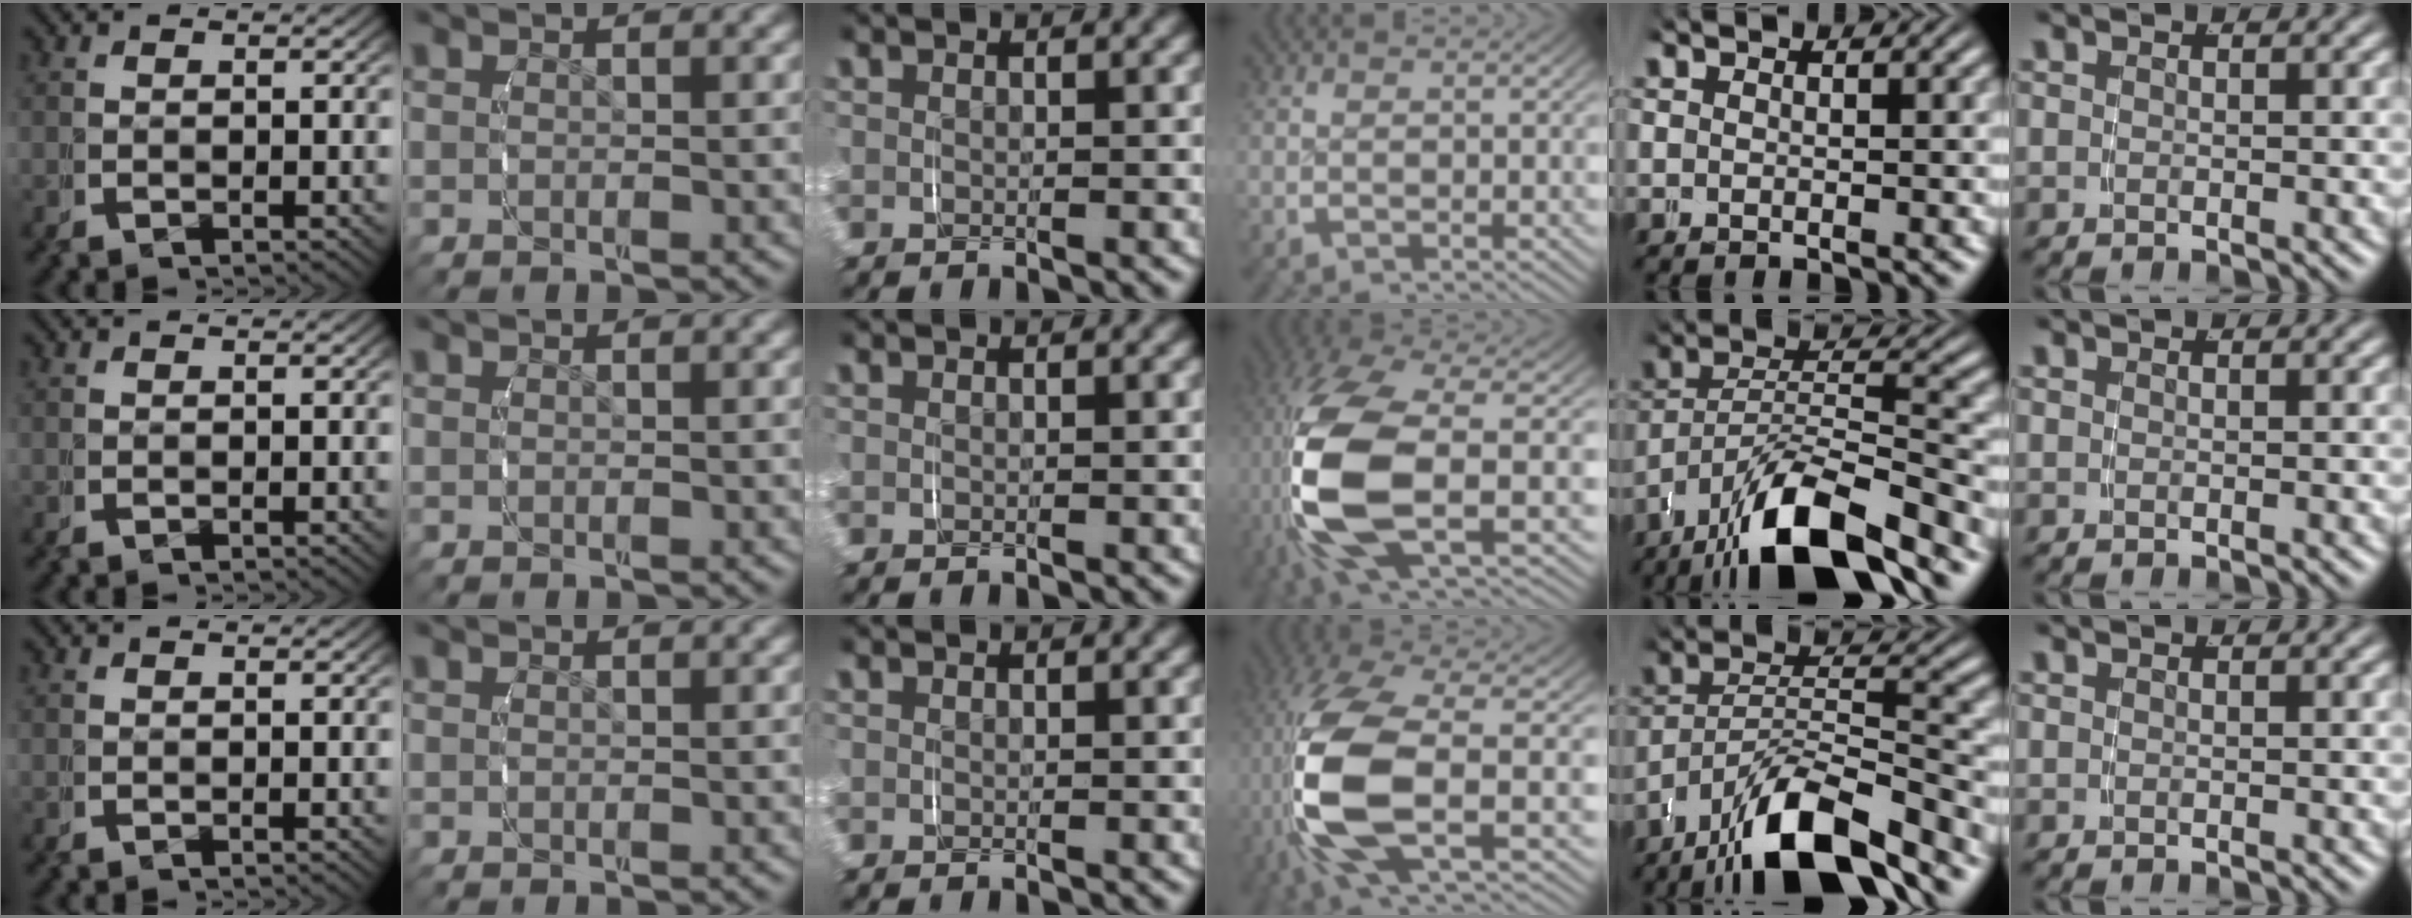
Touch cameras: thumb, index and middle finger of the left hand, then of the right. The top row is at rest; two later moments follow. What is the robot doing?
{"motion": "grasp_and_lifting", "object": "fork"}